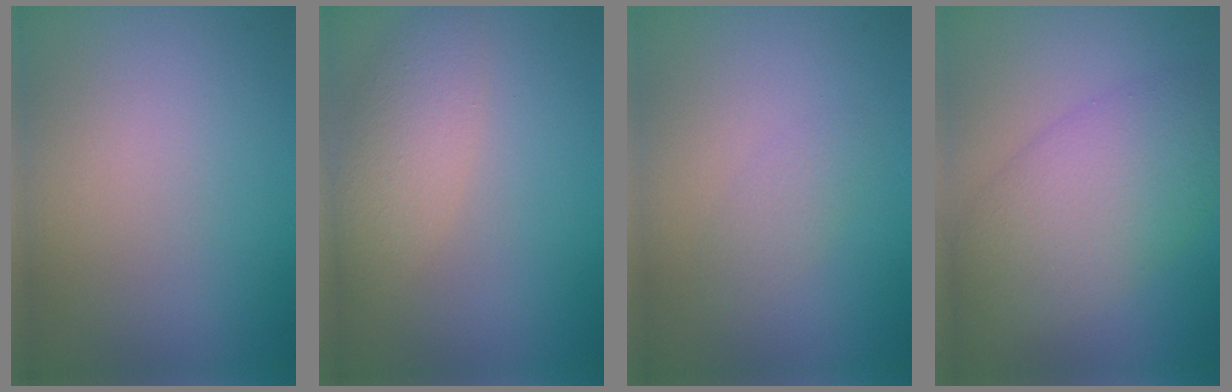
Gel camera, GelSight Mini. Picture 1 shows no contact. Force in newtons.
{"total": 3.1, "press": 3.1, "slide": 0.3}
{"total": 1.4, "press": 1.4, "slide": 0.1}
{"total": 7.6, "press": 7.6, "slide": 0.2}